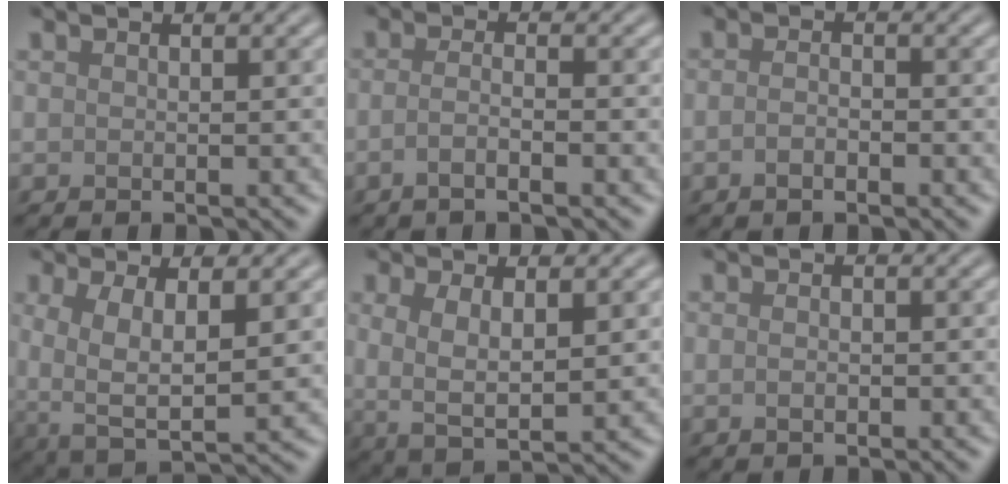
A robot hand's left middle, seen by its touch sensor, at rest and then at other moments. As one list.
[{"total": 2.2, "force": [-1.0, 0.6, 1.9], "torque": [-0.029, -0.003, -0.026]}, {"total": 1.6, "force": [-0.7, 0.6, 1.2], "torque": [-0.024, -0.002, -0.015]}, {"total": 5.5, "force": [0.5, 2.3, 5.0], "torque": [-0.104, -0.008, 0.009]}, {"total": 4.0, "force": [0.5, 1.5, 3.7], "torque": [-0.076, -0.006, 0.011]}, {"total": 1.0, "force": [-0.2, 0.6, 0.8], "torque": [-0.015, -0.002, -0.003]}]